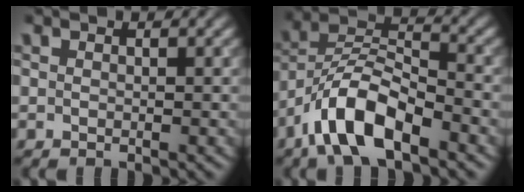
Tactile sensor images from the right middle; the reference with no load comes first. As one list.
[{"total": 8.0, "force": [-5.2, 2.9, 5.4], "torque": [-0.091, 0.010, -0.104]}]